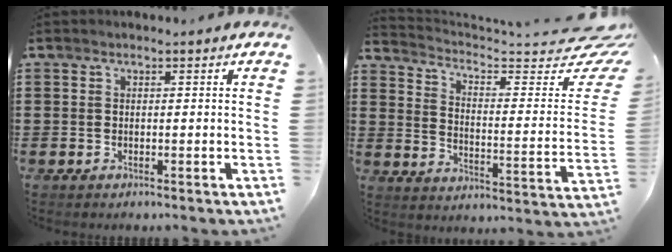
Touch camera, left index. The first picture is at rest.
{"total": 5.2, "force": [4.0, 1.1, 3.1], "torque": [-0.063, -0.041, 0.062]}